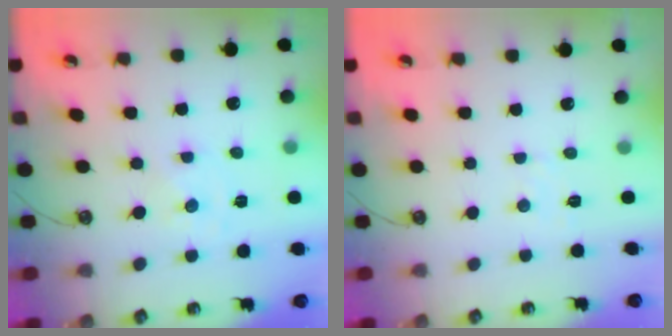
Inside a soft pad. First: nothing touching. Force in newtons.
{"total": 3.2, "press": 3.1, "slide": 0.5}